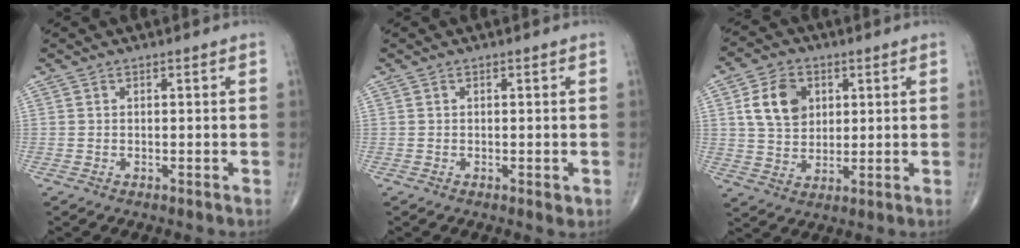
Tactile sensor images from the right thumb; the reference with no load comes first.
{"total": 1.2, "force": [-0.3, 0.5, 1.0], "torque": [-0.009, -0.002, -0.004]}
{"total": 9.4, "force": [2.8, 7.0, 5.6], "torque": [-0.080, -0.007, 0.054]}